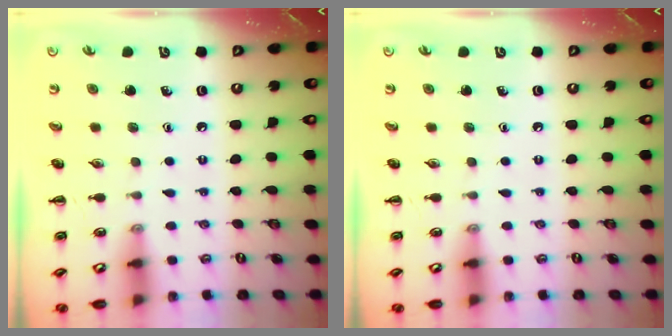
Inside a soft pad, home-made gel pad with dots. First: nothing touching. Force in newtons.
{"total": 0.0}